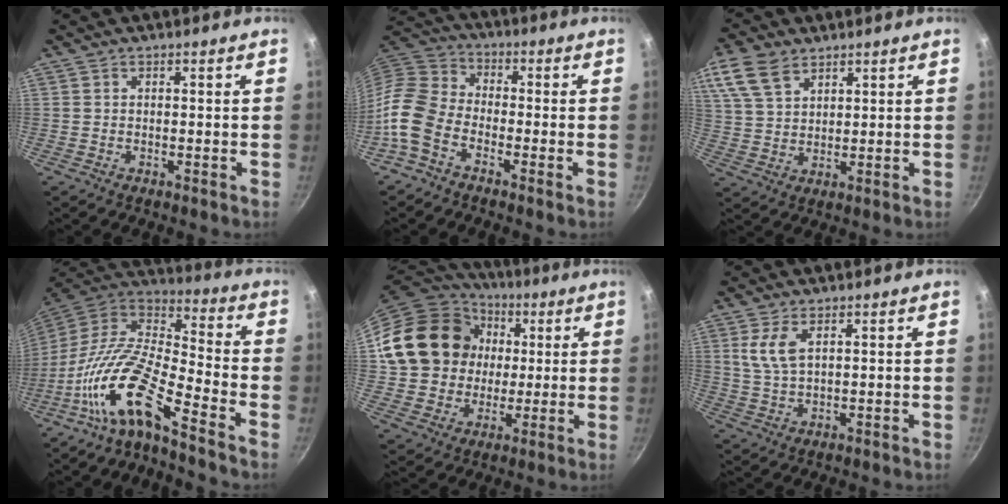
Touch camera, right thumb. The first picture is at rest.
{"total": 9.9, "force": [-4.8, 6.1, 6.2], "torque": [-0.126, 0.046, -0.121]}
{"total": 10.2, "force": [6.1, 5.9, 5.6], "torque": [-0.107, -0.008, 0.125]}
{"total": 15.5, "force": [-9.2, 3.6, 12.0], "torque": [-0.231, 0.068, -0.199]}
{"total": 20.3, "force": [3.4, 17.3, 9.9], "torque": [-0.165, 0.024, 0.066]}
{"total": 5.4, "force": [2.2, 2.2, 4.4], "torque": [-0.089, -0.010, 0.046]}